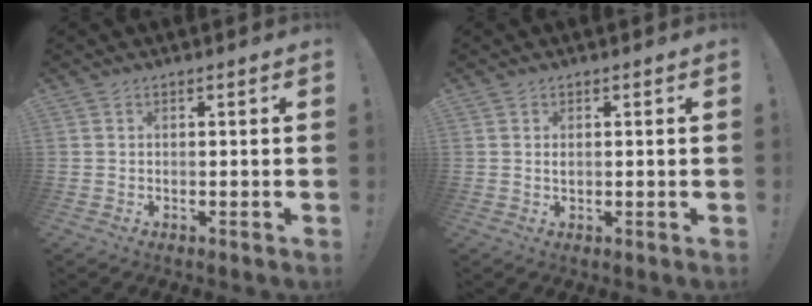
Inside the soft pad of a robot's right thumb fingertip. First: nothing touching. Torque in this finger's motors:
{"motor_torque": [-0.19, 0.05, -0.06, 0.20, 0.01]}